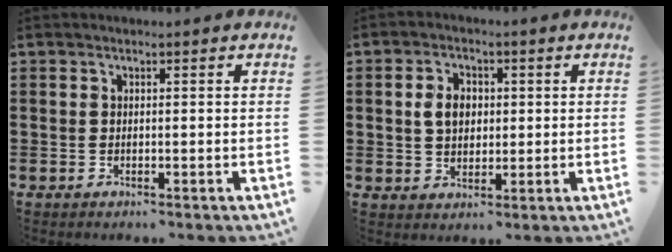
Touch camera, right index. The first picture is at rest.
{"total": 4.6, "force": [0.6, 3.4, 3.1], "torque": [-0.070, 0.008, 0.003]}